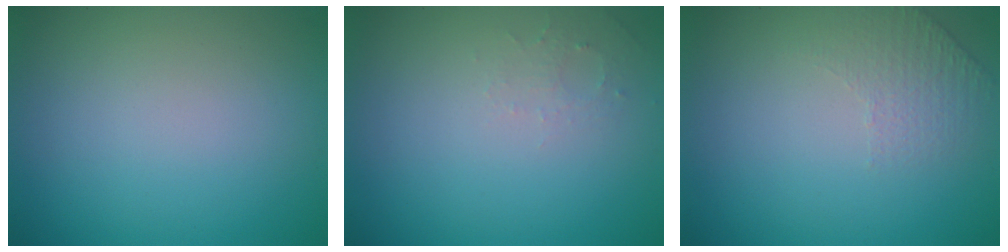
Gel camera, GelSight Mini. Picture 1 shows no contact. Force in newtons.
{"total": 1.2, "press": 1.2, "slide": 0.3}
{"total": 1.3, "press": 0.8, "slide": 1.1}